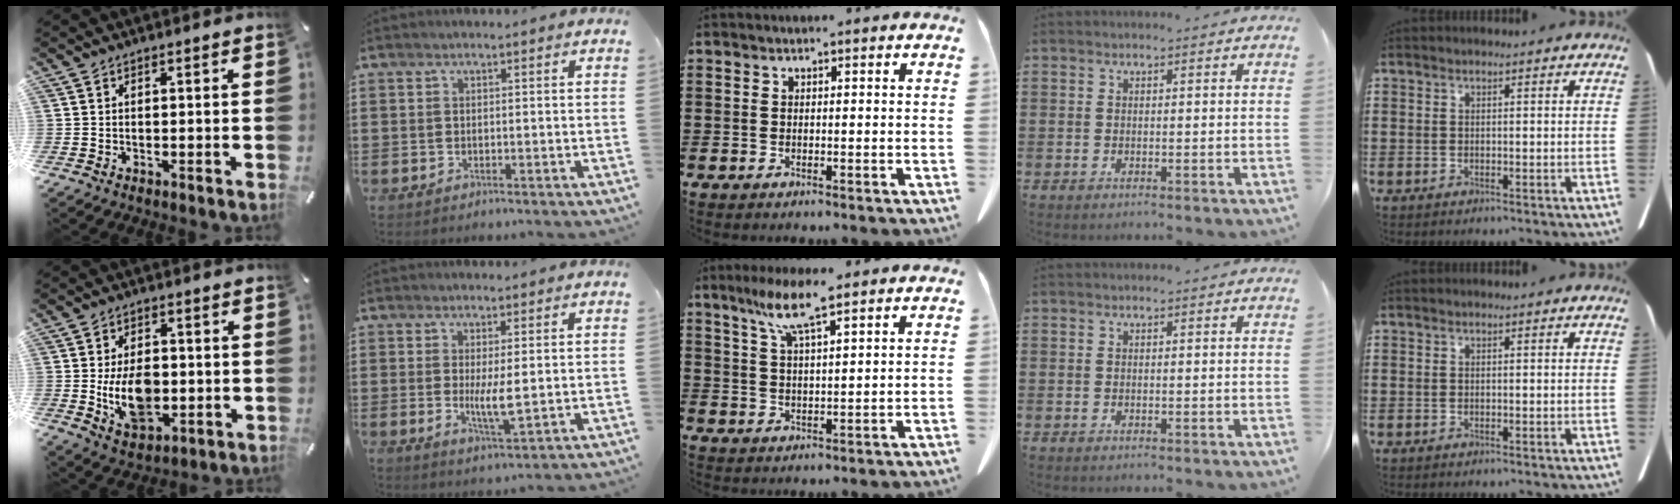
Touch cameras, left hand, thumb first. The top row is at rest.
{"thumb": {"total": 11.4, "force": [-1.0, 7.4, 8.6], "torque": [-0.145, -0.006, -0.016]}, "index": {"total": 4.8, "force": [0.3, 0.9, 4.7], "torque": [-0.084, -0.009, 0.001]}, "middle": {"total": 7.2, "force": [4.9, 0.6, 5.2], "torque": [-0.113, -0.002, 0.086]}}